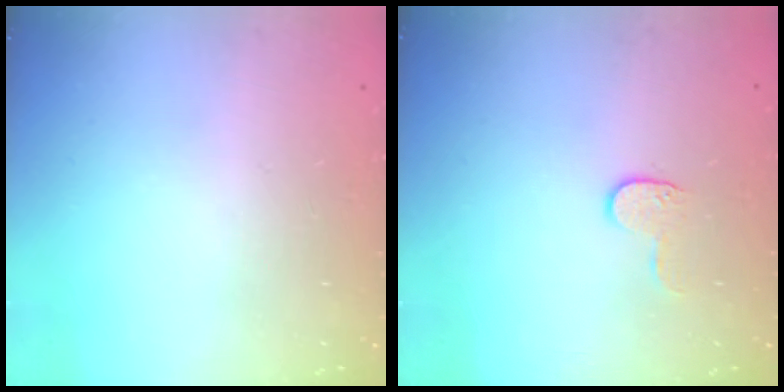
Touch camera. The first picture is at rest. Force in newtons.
{"total": 4.2, "press": 4.2, "slide": 0.3}